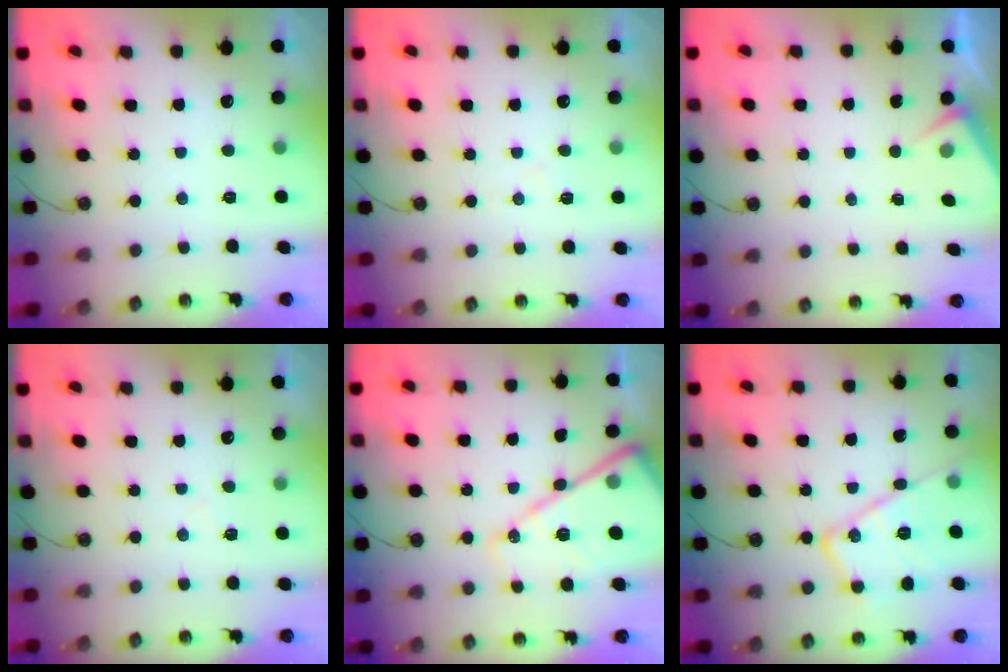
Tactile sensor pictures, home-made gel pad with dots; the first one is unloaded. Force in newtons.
{"total": 5.4, "press": 5.3, "slide": 0.8}
{"total": 2.8, "press": 2.7, "slide": 0.4}
{"total": 4.2, "press": 4.2, "slide": 0.6}
{"total": 17.7, "press": 17.6, "slide": 1.9}
{"total": 17.4, "press": 17.4, "slide": 0.9}